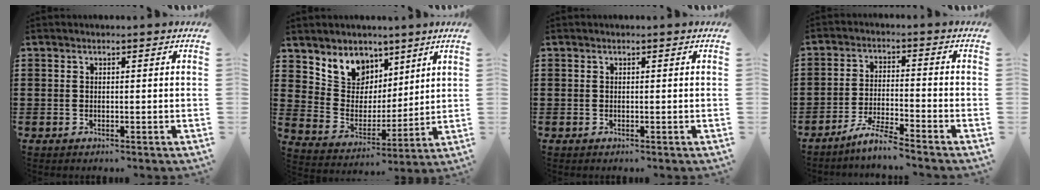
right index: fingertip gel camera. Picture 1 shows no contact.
{"total": 7.7, "force": [5.3, 5.6, 0.5], "torque": [-0.055, -0.038, 0.100]}
{"total": 0.0}
{"total": 5.0, "force": [-4.5, -0.4, 2.1], "torque": [-0.050, -0.007, -0.088]}